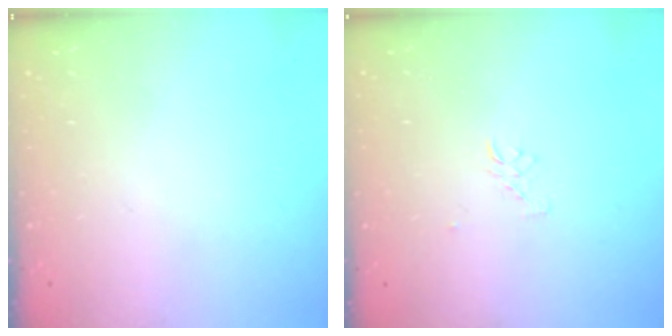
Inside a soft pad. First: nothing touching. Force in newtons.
{"total": 2.6, "press": 2.6, "slide": 0.1}